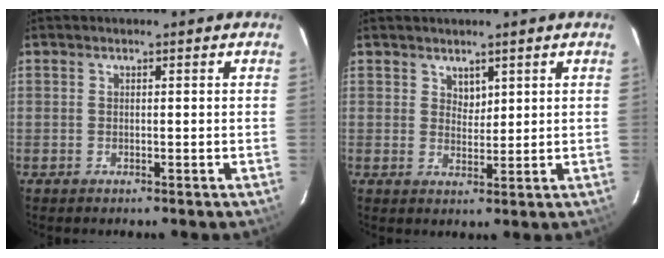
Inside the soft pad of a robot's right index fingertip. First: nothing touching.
{"total": 2.3, "force": [1.7, 1.4, 0.7], "torque": [-0.006, 0.001, 0.031]}